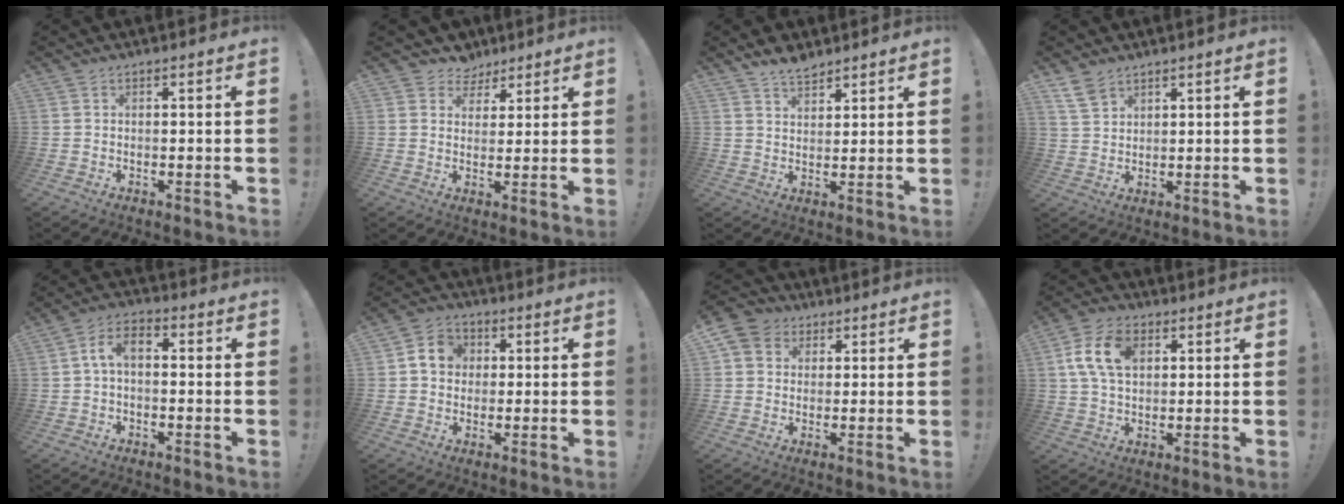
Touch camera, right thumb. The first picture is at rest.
{"total": 6.0, "force": [3.7, 4.6, 0.3], "torque": [0.003, -0.028, 0.073]}
{"total": 5.4, "force": [4.6, 2.0, 1.9], "torque": [-0.028, -0.028, 0.085]}
{"total": 4.9, "force": [3.7, 2.7, 1.7], "torque": [-0.029, -0.019, 0.071]}
{"total": 5.8, "force": [0.0, 2.9, 4.9], "torque": [-0.095, 0.007, 0.001]}
{"total": 7.6, "force": [1.2, 6.6, 3.5], "torque": [-0.054, 0.012, 0.028]}
{"total": 6.2, "force": [2.1, 5.5, 1.9], "torque": [-0.037, -0.001, 0.046]}
{"total": 12.1, "force": [3.3, 7.9, 8.6], "torque": [-0.163, 0.013, 0.066]}